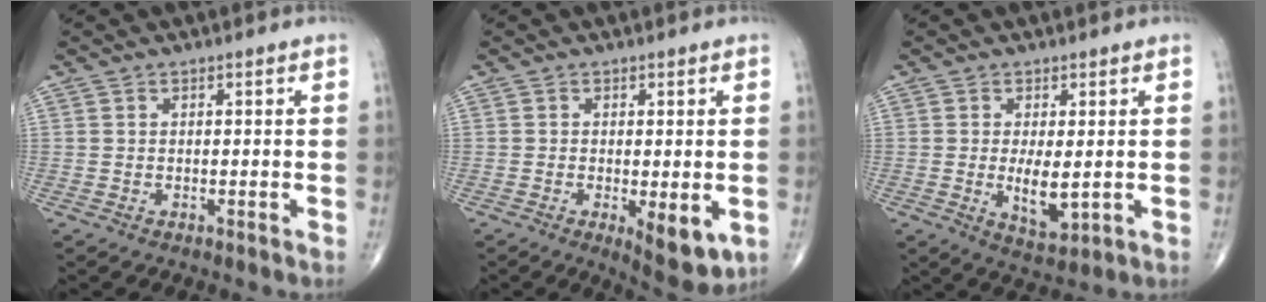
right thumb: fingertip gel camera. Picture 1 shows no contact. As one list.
[{"total": 7.3, "force": [-2.0, 2.6, 6.6], "torque": [-0.086, -0.018, -0.023]}, {"total": 6.0, "force": [-0.3, 2.4, 5.5], "torque": [-0.091, -0.017, 0.003]}]